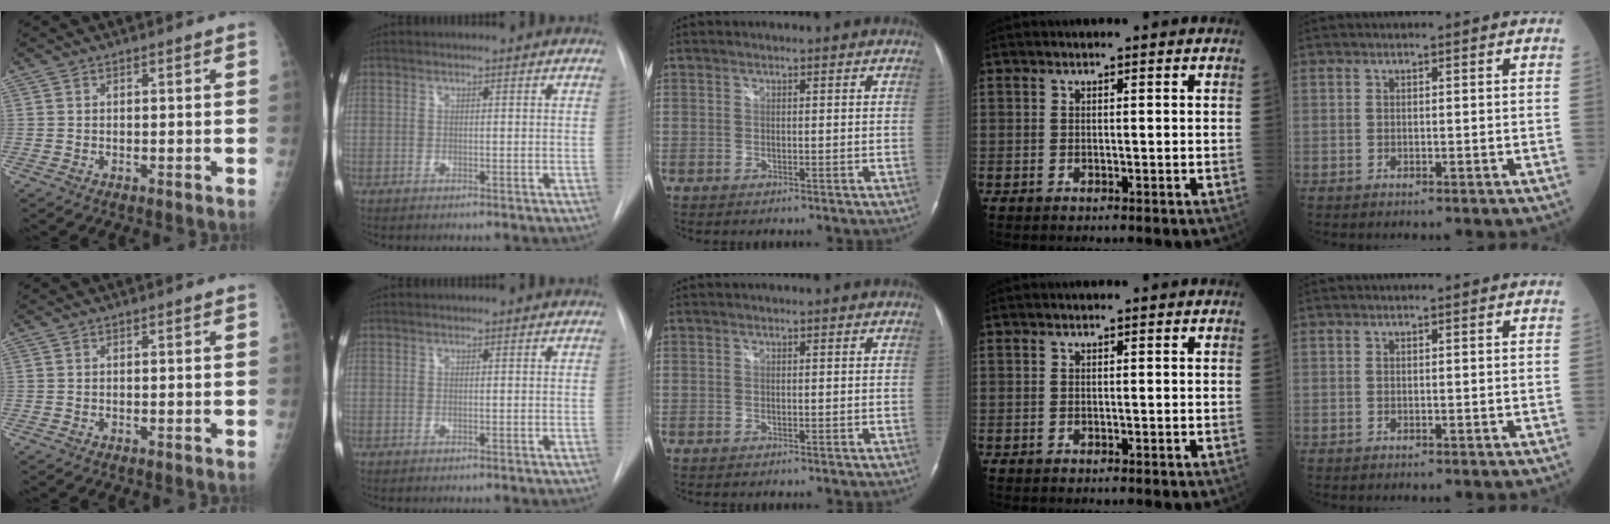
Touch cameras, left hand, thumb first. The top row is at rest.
{}